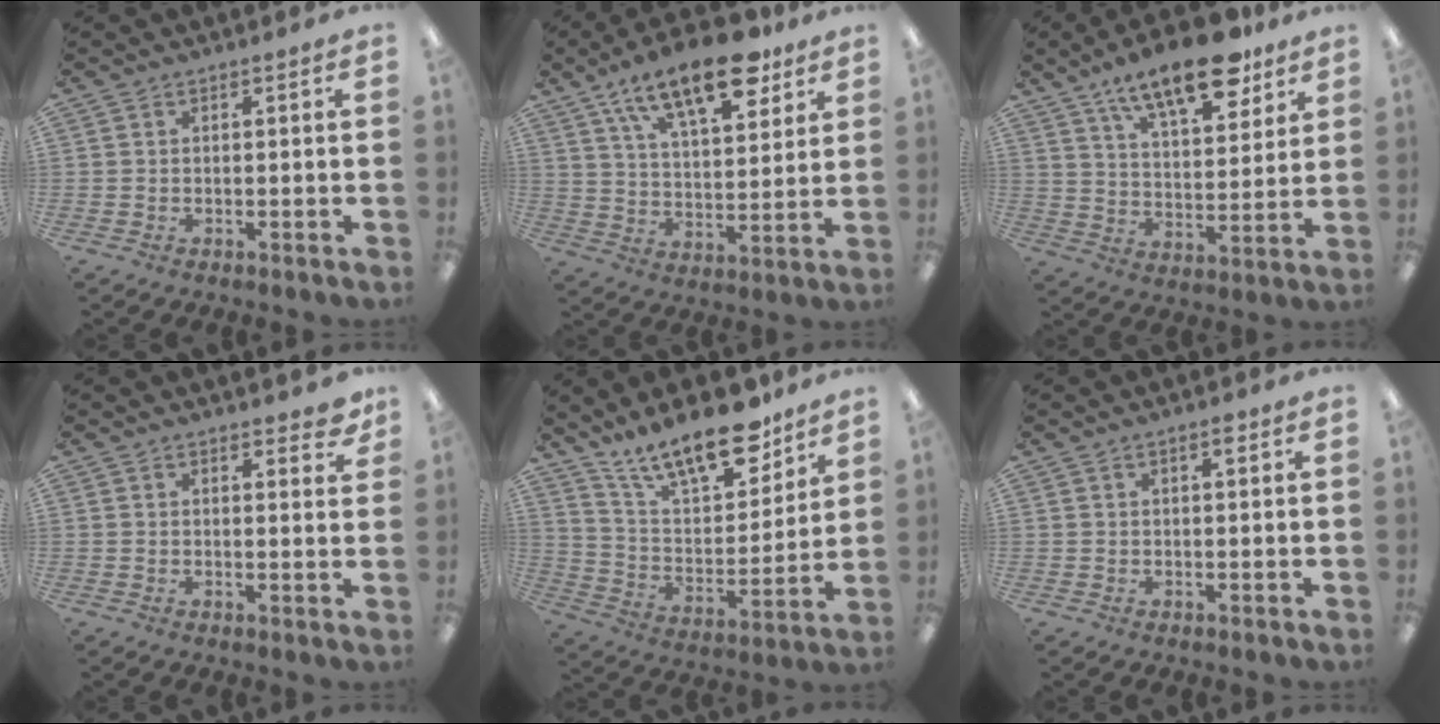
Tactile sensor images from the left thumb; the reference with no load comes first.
{"total": 18.1, "force": [12.1, 7.3, 11.3], "torque": [-0.178, -0.057, 0.201]}
{"total": 16.9, "force": [12.0, 6.1, 10.2], "torque": [-0.159, -0.062, 0.201]}
{"total": 3.0, "force": [2.5, 0.9, 1.3], "torque": [-0.006, -0.013, 0.040]}
{"total": 19.6, "force": [14.8, 6.9, 10.8], "torque": [-0.194, -0.089, 0.260]}
{"total": 1.7, "force": [0.9, 0.4, 1.4], "torque": [-0.020, 0.000, 0.012]}